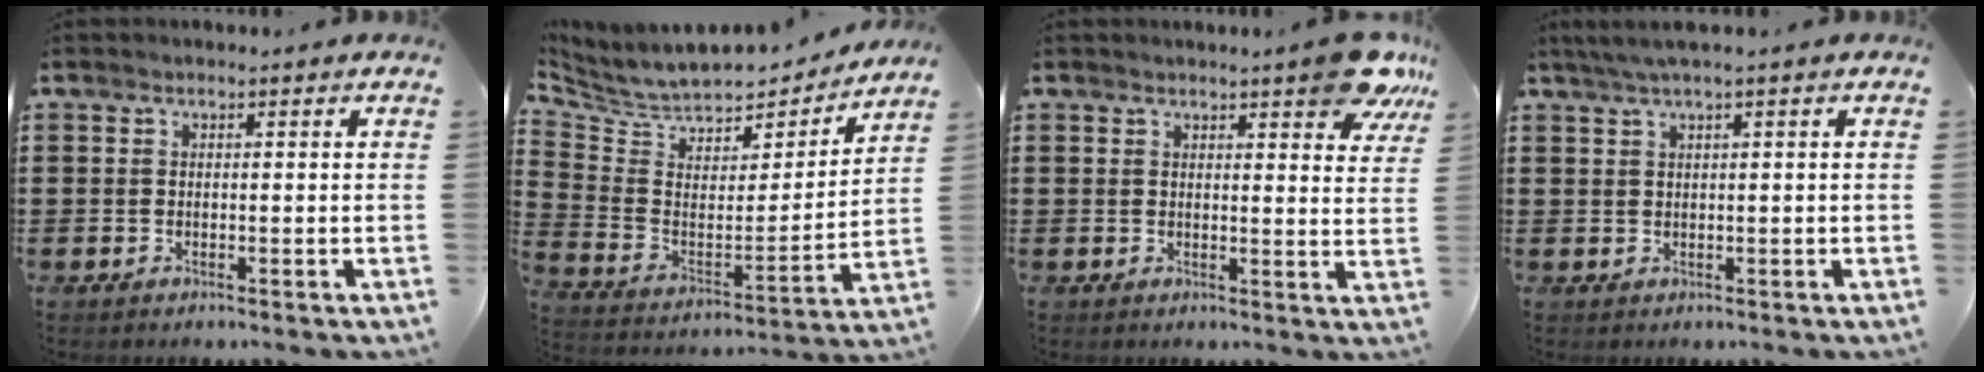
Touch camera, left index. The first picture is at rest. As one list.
[{"total": 5.8, "force": [5.5, 1.8, 0.5], "torque": [-0.050, -0.048, 0.091]}, {"total": 7.2, "force": [5.6, 1.1, 4.4], "torque": [-0.061, -0.020, 0.094]}, {"total": 1.9, "force": [0.7, -0.1, 1.7], "torque": [-0.031, -0.001, 0.013]}]